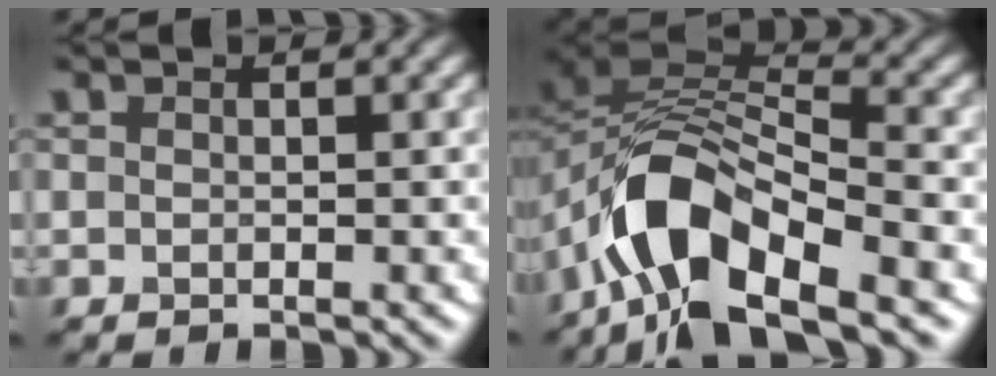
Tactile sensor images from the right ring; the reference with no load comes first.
{"total": 11.1, "force": [-5.9, 5.3, 7.7], "torque": [-0.129, 0.008, -0.113]}